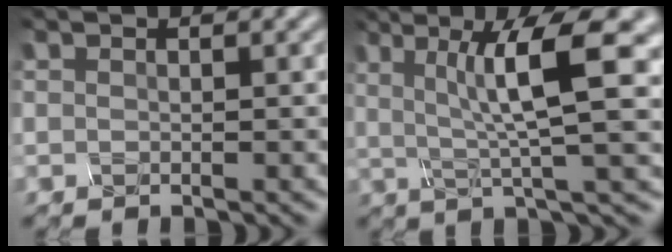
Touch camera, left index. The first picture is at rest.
{"total": 8.5, "force": [1.6, 1.5, 8.3], "torque": [-0.146, 0.007, 0.043]}